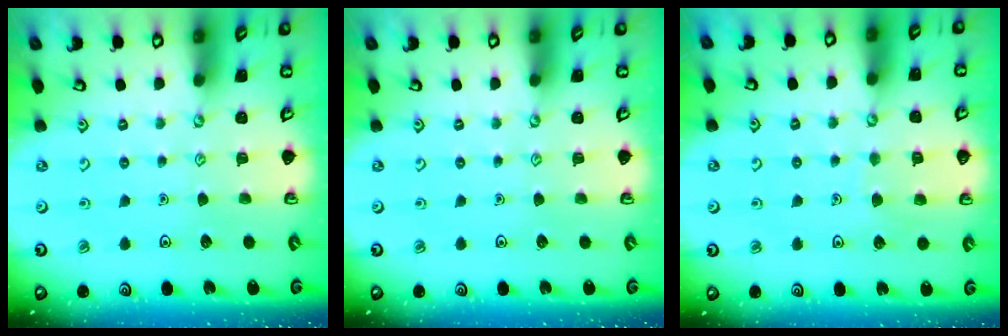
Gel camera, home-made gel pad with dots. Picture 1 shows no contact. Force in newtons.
{"total": 0.0}
{"total": 3.9, "press": 3.9, "slide": 0.3}